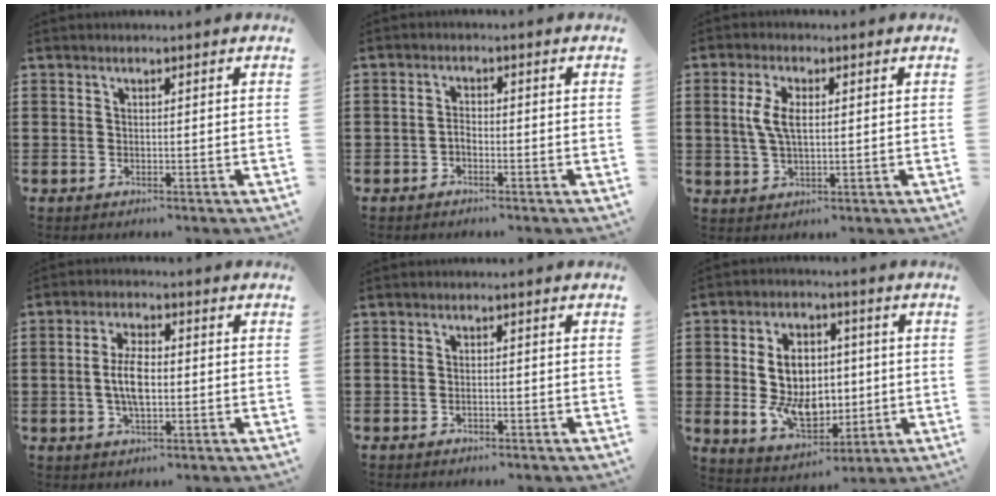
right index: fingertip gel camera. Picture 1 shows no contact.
{"total": 1.6, "force": [-1.1, 0.8, 0.8], "torque": [-0.020, 0.000, -0.022]}
{"total": 4.7, "force": [0.7, 1.7, 4.3], "torque": [-0.098, 0.003, 0.007]}
{"total": 5.7, "force": [-0.6, 2.2, 5.2], "torque": [-0.117, -0.005, -0.016]}
{"total": 0.8, "force": [-0.7, -0.4, 0.3], "torque": [-0.004, -0.004, -0.011]}
{"total": 10.4, "force": [-0.2, 7.3, 7.3], "torque": [-0.145, 0.004, -0.005]}